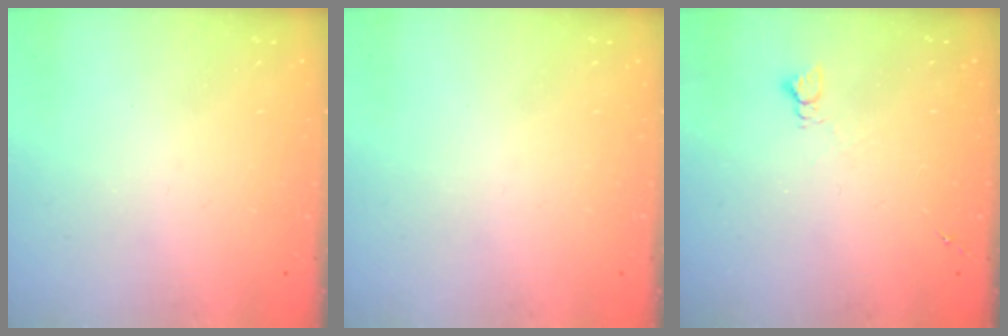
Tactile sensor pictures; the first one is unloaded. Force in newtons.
{"total": 0.0}
{"total": 2.6, "press": 2.5, "slide": 0.4}